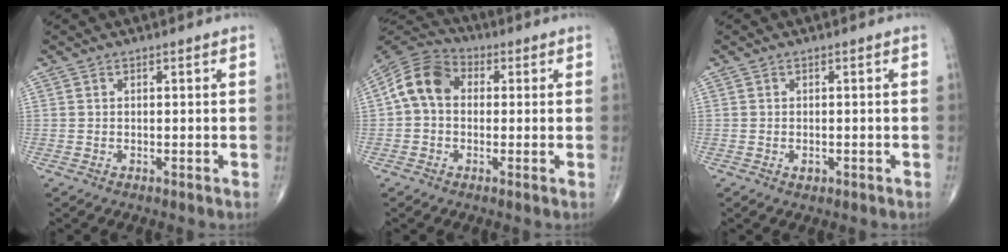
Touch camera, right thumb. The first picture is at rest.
{"total": 9.4, "force": [0.6, 7.1, 6.1], "torque": [-0.106, 0.030, -0.004]}
{"total": 1.1, "force": [-0.5, 0.7, 0.7], "torque": [-0.006, 0.000, -0.006]}